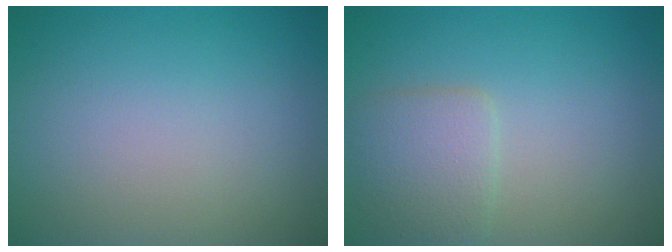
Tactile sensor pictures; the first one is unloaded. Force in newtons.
{"total": 2.9, "press": 2.9, "slide": 0.0}